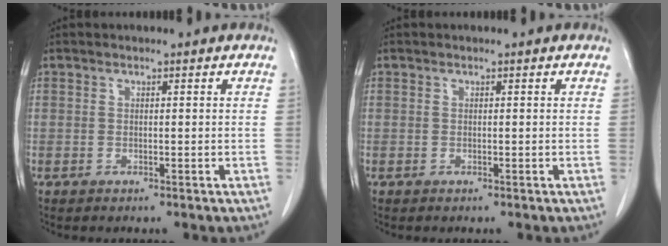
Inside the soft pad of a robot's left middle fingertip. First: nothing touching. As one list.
[{"total": 0.0}]